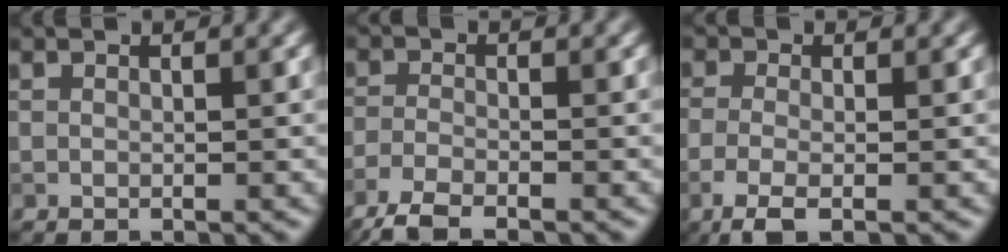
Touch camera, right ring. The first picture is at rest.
{"total": 4.2, "force": [-3.4, 1.0, 2.2], "torque": [-0.045, -0.011, -0.077]}
{"total": 3.2, "force": [-1.4, 1.2, 2.6], "torque": [-0.063, -0.006, -0.037]}